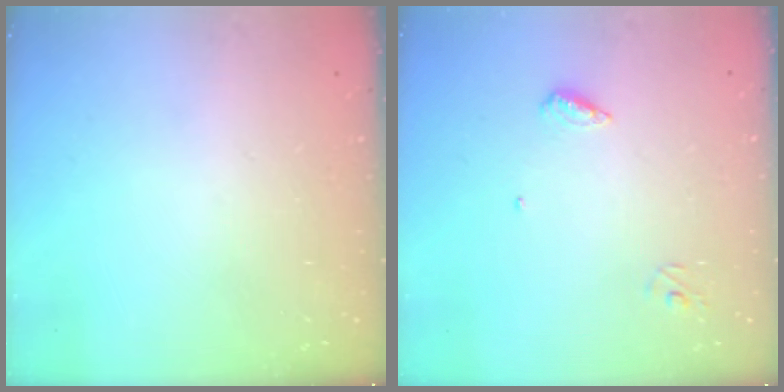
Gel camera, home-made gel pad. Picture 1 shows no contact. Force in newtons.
{"total": 5.3, "press": 5.3, "slide": 0.6}